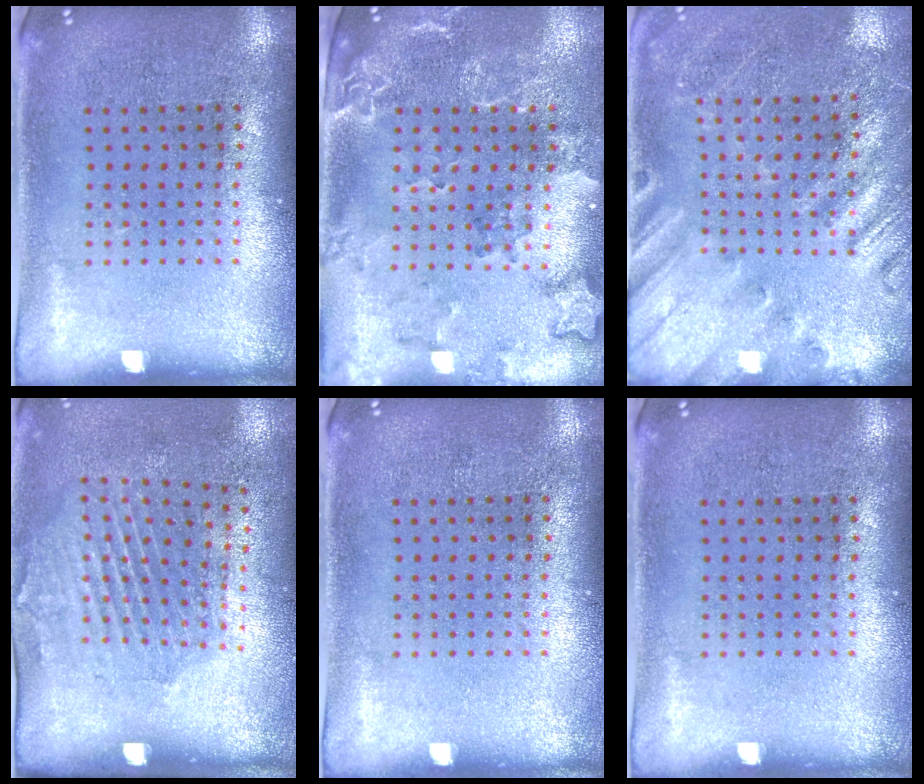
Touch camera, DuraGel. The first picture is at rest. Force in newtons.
{"total": 2.1, "press": 2.0, "slide": 0.8}
{"total": 2.3, "press": 2.1, "slide": 0.9}
{"total": 2.0, "press": 1.2, "slide": 1.6}
{"total": 0.0}
{"total": 0.0}